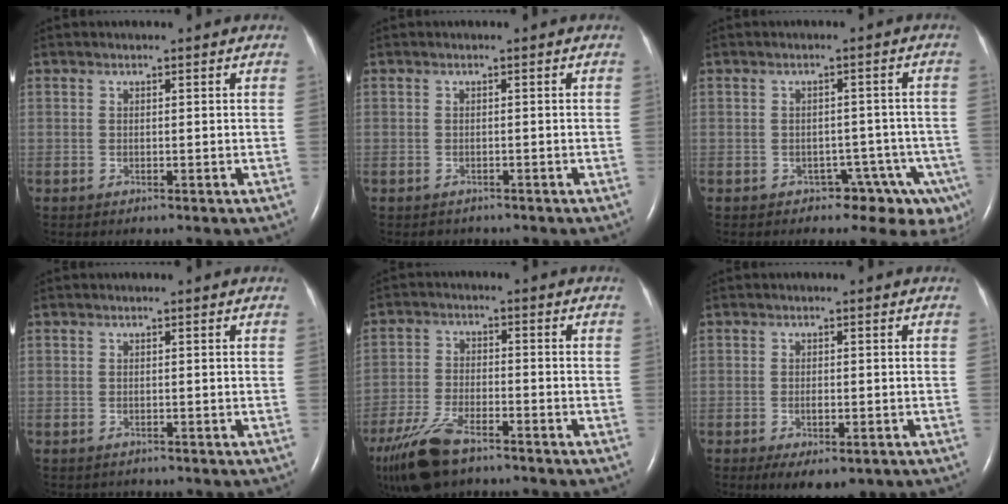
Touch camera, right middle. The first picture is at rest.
{"total": 1.4, "force": [-1.2, 0.8, 0.0], "torque": [-0.006, 0.000, -0.015]}
{"total": 7.3, "force": [-4.6, 4.9, 2.7], "torque": [-0.010, 0.018, -0.054]}
{"total": 1.0, "force": [-0.9, 0.5, 0.0], "torque": [-0.008, 0.000, -0.011]}
{"total": 11.3, "force": [-8.2, 3.8, 6.7], "torque": [-0.145, -0.018, -0.152]}
{"total": 5.1, "force": [-2.6, 1.9, 4.0], "torque": [-0.062, -0.011, -0.028]}